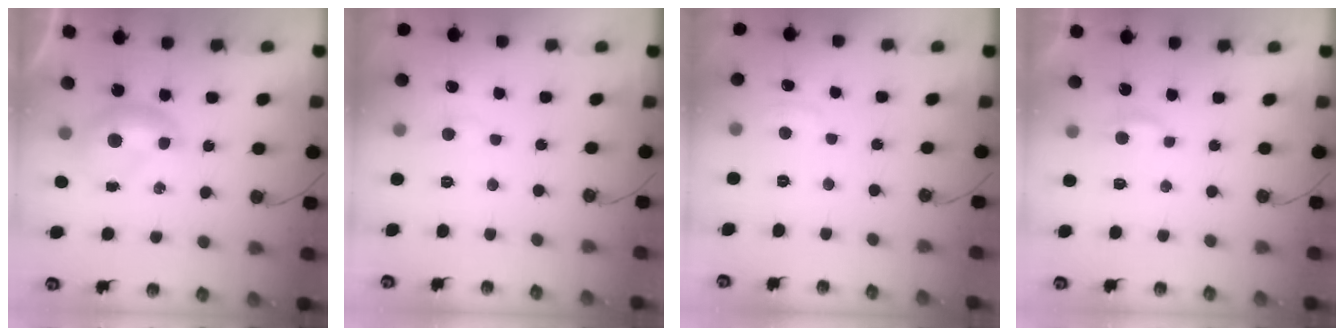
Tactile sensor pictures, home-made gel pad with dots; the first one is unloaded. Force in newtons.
{"total": 1.1, "press": 1.0, "slide": 0.4}
{"total": 2.8, "press": 2.8, "slide": 0.5}
{"total": 3.6, "press": 3.6, "slide": 0.3}